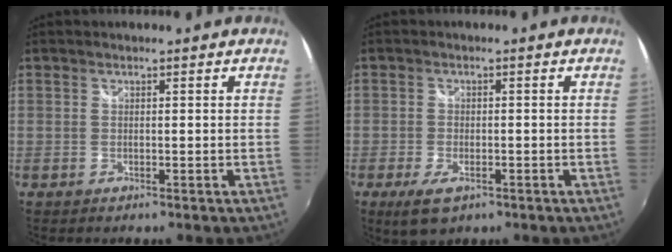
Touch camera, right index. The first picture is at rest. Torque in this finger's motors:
{"motor_torque": [0.29, -0.24, 0.25, 0.04]}